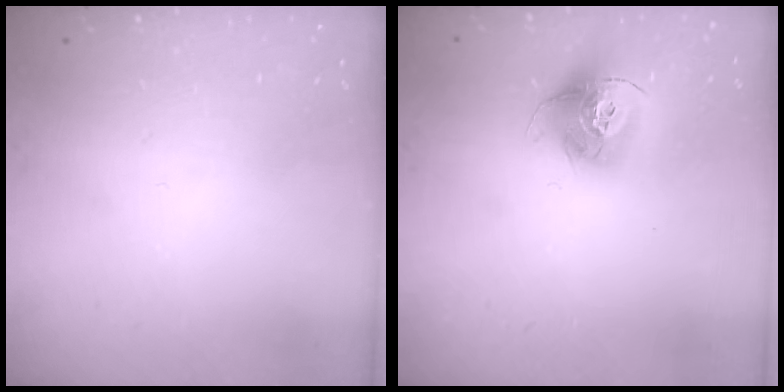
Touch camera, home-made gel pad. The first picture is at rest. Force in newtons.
{"total": 14.1, "press": 14.1, "slide": 1.3}